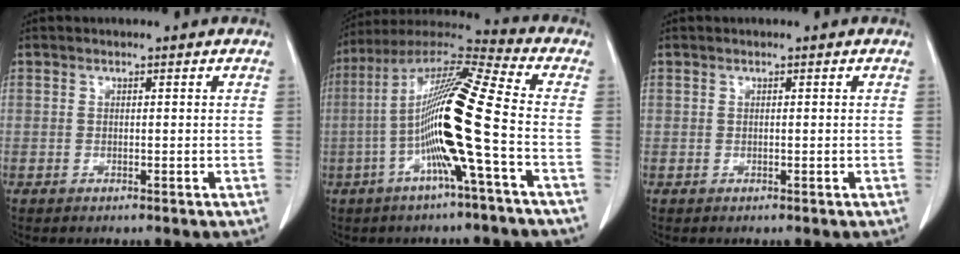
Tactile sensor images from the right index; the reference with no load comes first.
{"total": 16.2, "force": [-3.4, -0.8, 15.8], "torque": [-0.299, 0.008, -0.078]}
{"total": 0.0}